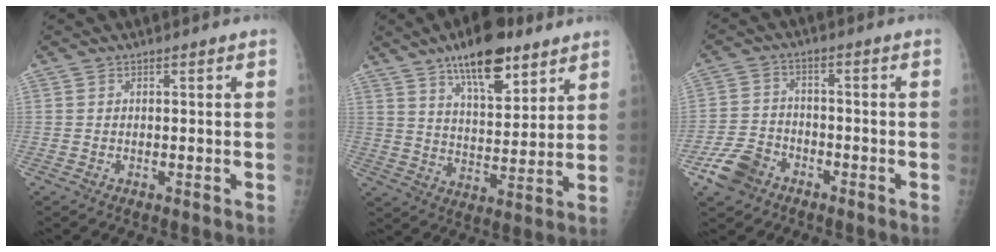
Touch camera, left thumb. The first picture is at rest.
{"total": 15.1, "force": [9.6, 5.8, 10.1], "torque": [-0.125, -0.050, 0.156]}
{"total": 7.3, "force": [-4.5, 4.9, 3.0], "torque": [-0.053, 0.021, -0.085]}